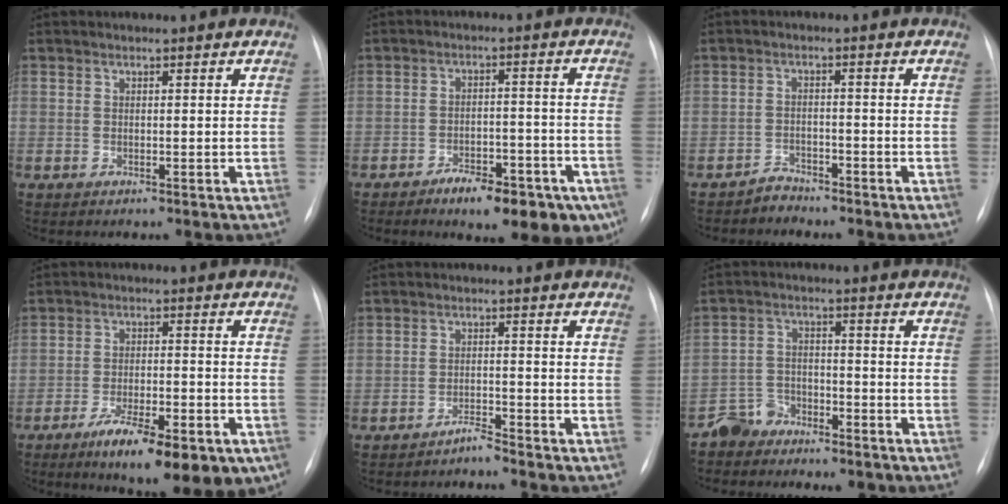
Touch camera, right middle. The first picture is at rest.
{"total": 11.4, "force": [-7.6, 4.3, 7.4], "torque": [-0.081, 0.014, -0.107]}
{"total": 2.4, "force": [-2.2, 0.5, -0.6], "torque": [0.013, -0.005, -0.038]}
{"total": 13.6, "force": [-7.9, 3.7, 10.4], "torque": [-0.131, -0.009, -0.117]}
{"total": 2.1, "force": [-2.0, -0.4, 0.1], "torque": [0.002, -0.007, -0.035]}
{"total": 5.0, "force": [-4.1, 2.8, -0.2], "torque": [0.009, 0.009, -0.077]}